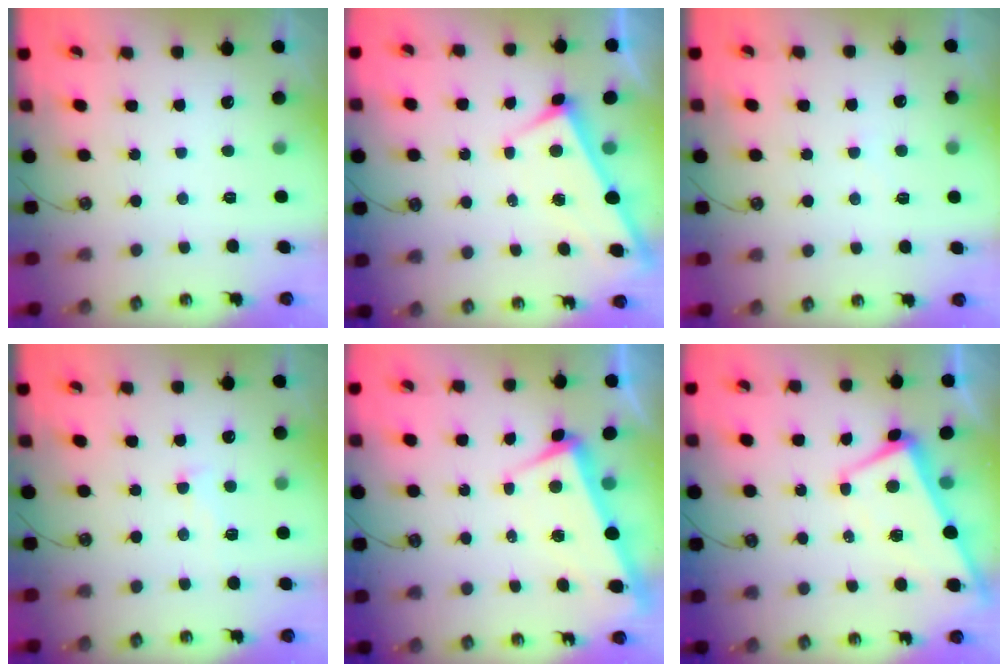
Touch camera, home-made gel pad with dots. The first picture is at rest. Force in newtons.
{"total": 2.5, "press": 2.5, "slide": 0.3}
{"total": 3.6, "press": 3.6, "slide": 0.4}
{"total": 0.9, "press": 0.6, "slide": 0.7}
{"total": 3.0, "press": 2.8, "slide": 0.9}
{"total": 1.9, "press": 1.8, "slide": 0.7}